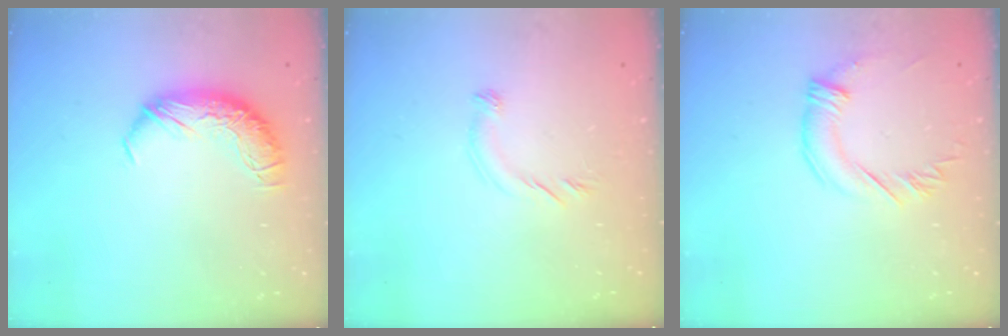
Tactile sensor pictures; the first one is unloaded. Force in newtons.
{"total": 5.6, "press": 5.4, "slide": 1.3}
{"total": 2.1, "press": 1.8, "slide": 1.0}